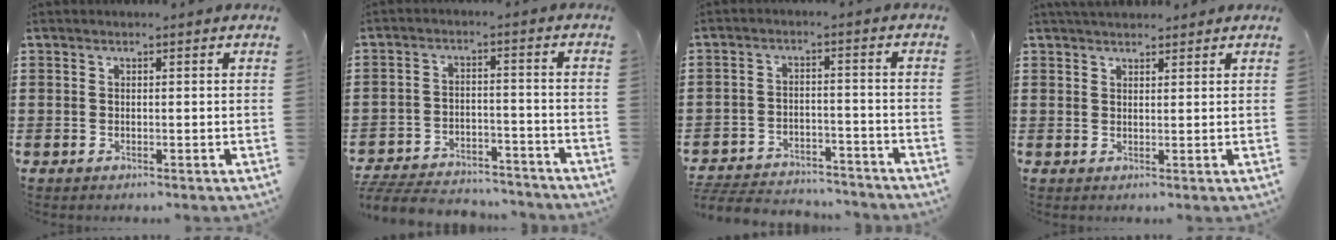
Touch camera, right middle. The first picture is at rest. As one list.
[{"total": 6.5, "force": [-6.4, 1.2, 0.9], "torque": [-0.027, 0.005, -0.129]}, {"total": 4.9, "force": [-4.8, 0.9, 0.3], "torque": [-0.013, 0.004, -0.101]}, {"total": 2.2, "force": [2.1, 0.7, 0.1], "torque": [-0.008, 0.002, 0.041]}]